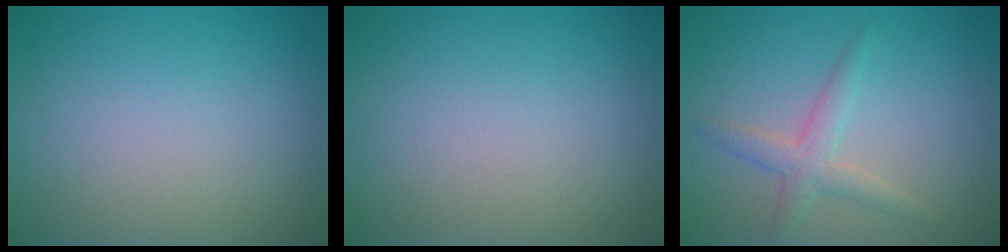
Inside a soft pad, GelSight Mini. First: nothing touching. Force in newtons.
{"total": 0.0}
{"total": 2.5, "press": 2.5, "slide": 0.0}